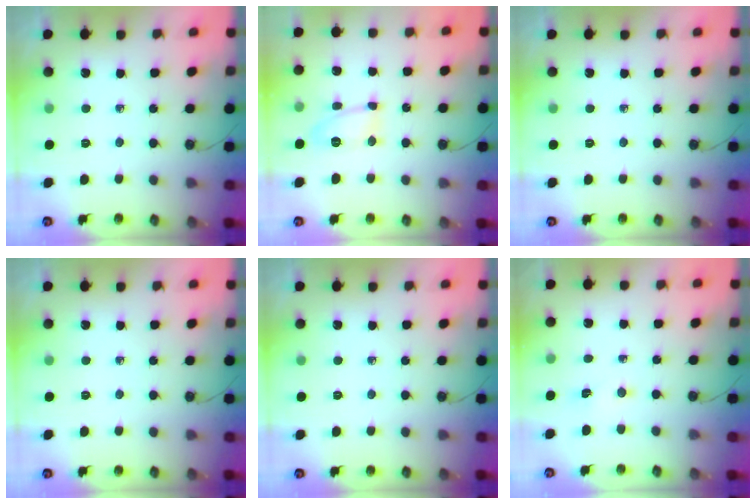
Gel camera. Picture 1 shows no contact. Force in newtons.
{"total": 9.8, "press": 9.6, "slide": 2.1}
{"total": 0.0}
{"total": 0.0}
{"total": 0.0}
{"total": 4.0, "press": 1.2, "slide": 3.8}